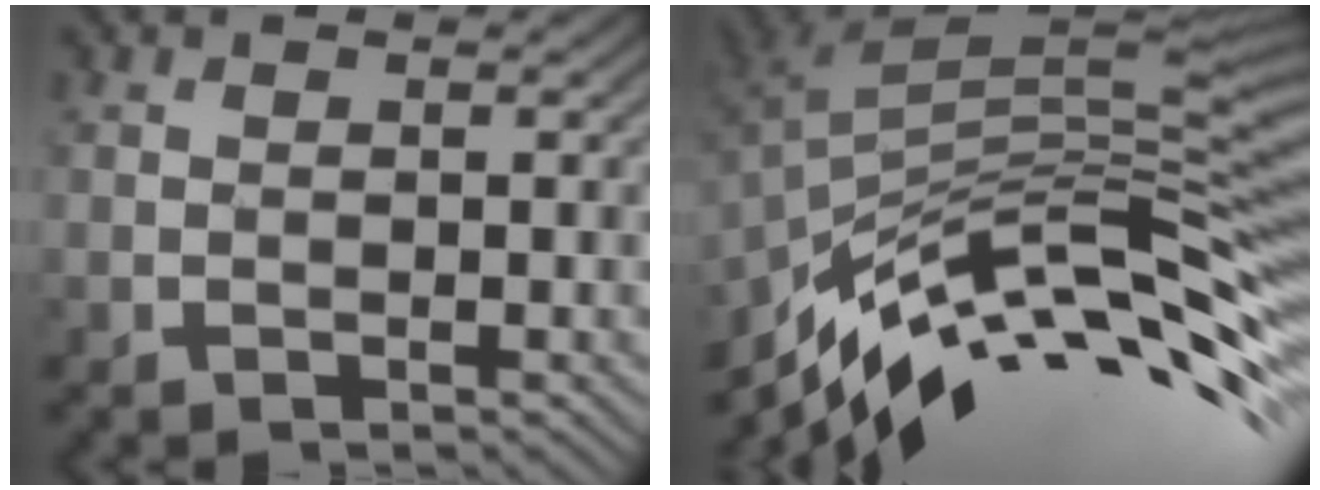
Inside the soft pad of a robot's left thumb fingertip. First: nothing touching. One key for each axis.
{"total": 14.1, "fx": -7.4, "fy": 3.9, "fz": 11.3, "tx": -0.237, "ty": 0.004, "tz": -0.130}